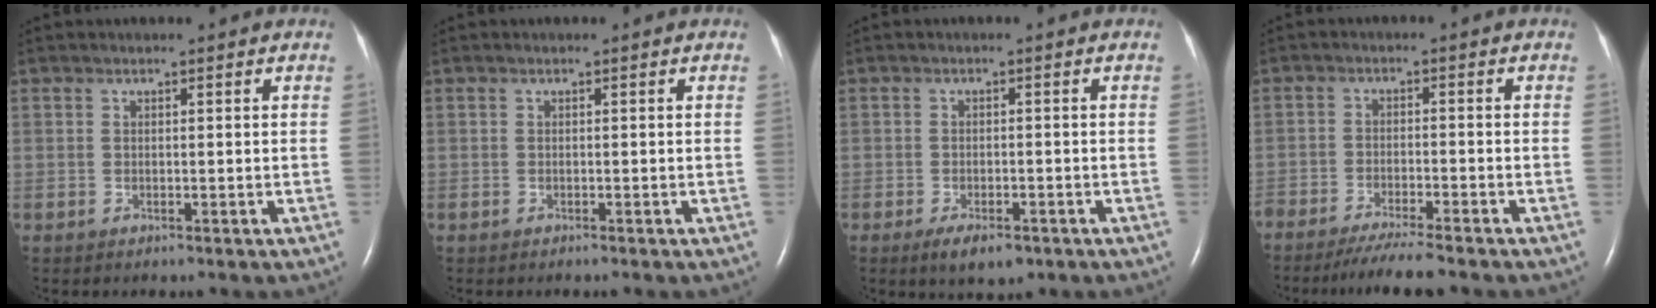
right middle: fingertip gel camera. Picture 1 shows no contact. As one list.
[{"total": 0.0}, {"total": 4.4, "force": [-2.7, 1.7, 3.0], "torque": [-0.055, -0.005, -0.038]}, {"total": 6.6, "force": [-5.8, 0.0, 3.3], "torque": [-0.052, -0.018, -0.096]}]